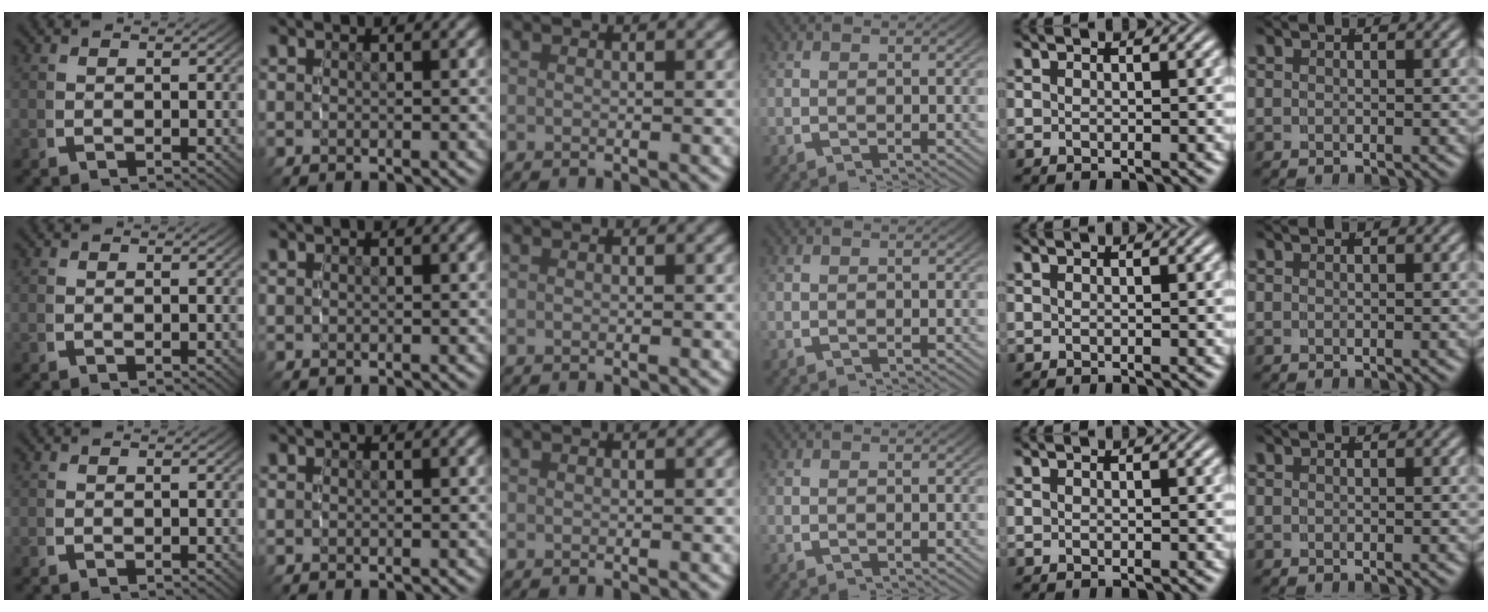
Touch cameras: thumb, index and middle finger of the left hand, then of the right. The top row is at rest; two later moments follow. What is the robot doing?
{"motion": "reach", "object": "jewelry box"}